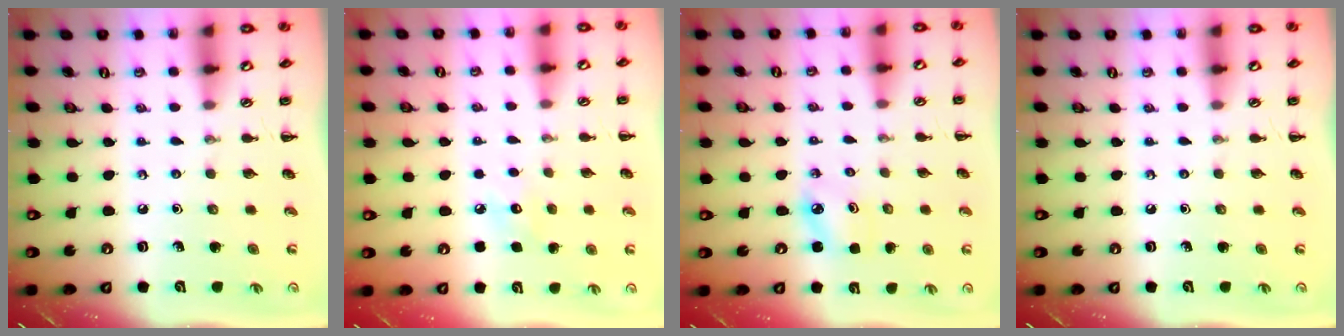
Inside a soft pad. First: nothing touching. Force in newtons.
{"total": 5.9, "press": 5.6, "slide": 1.7}
{"total": 3.1, "press": 3.0, "slide": 0.5}
{"total": 0.0}